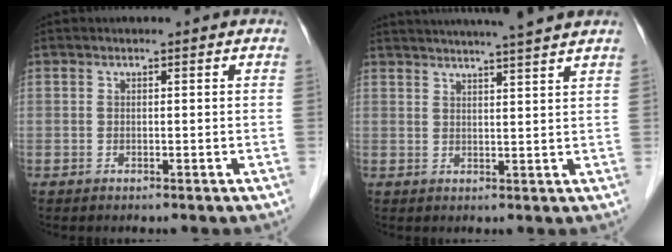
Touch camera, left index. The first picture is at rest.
{"total": 12.6, "force": [11.2, -1.1, 5.6], "torque": [-0.090, 0.003, 0.139]}